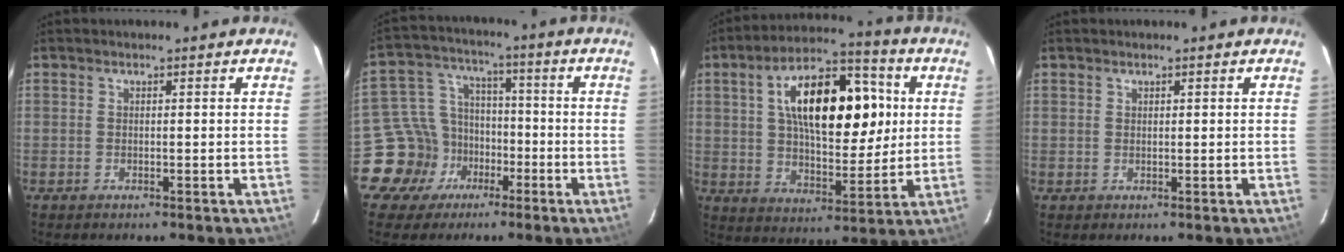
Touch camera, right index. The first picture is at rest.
{"total": 11.5, "force": [-5.6, 9.9, 1.9], "torque": [-0.057, 0.043, -0.083]}
{"total": 19.4, "force": [4.6, 9.6, 16.2], "torque": [-0.266, 0.031, 0.076]}
{"total": 0.9, "force": [0.3, 0.8, 0.0], "torque": [0.005, 0.005, 0.004]}